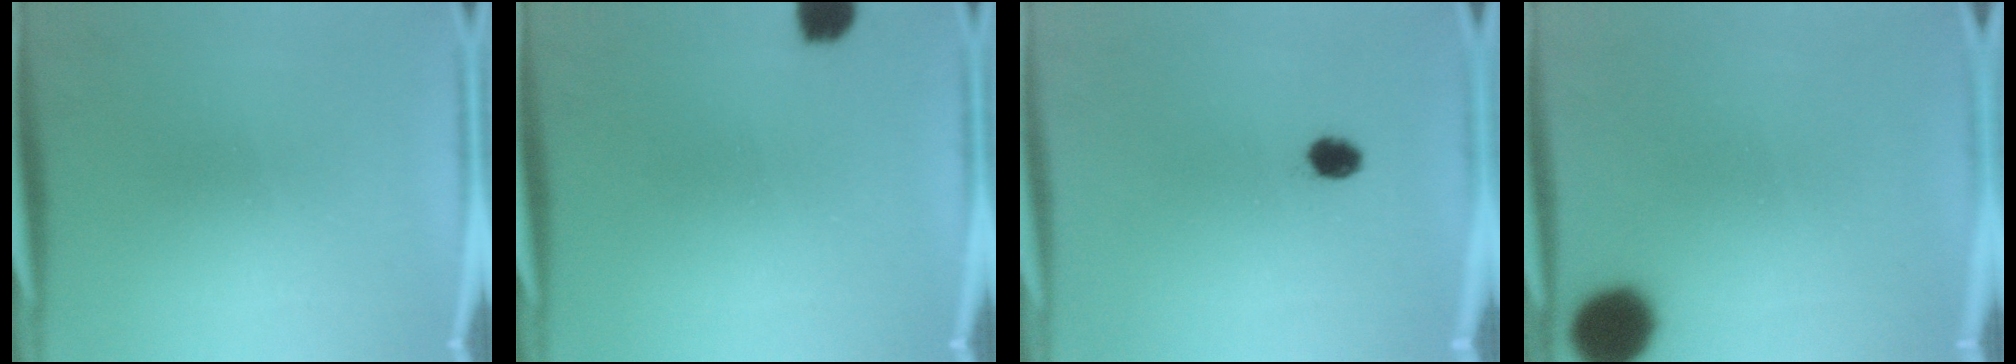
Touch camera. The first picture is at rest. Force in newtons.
{"total": 3.8}
{"total": 2.9}
{"total": 10.4}